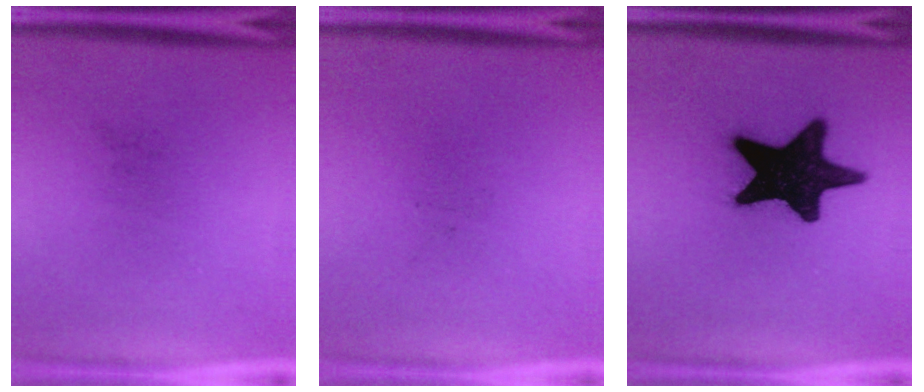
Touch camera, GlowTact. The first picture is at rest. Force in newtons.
{"total": 0.0}
{"total": 18.0}